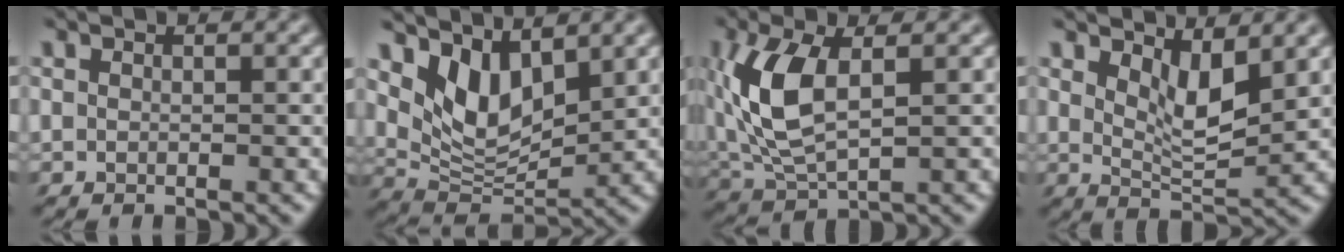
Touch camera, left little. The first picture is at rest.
{"total": 5.7, "force": [3.0, 2.3, 4.3], "torque": [-0.082, -0.013, 0.051]}
{"total": 6.2, "force": [0.5, 2.4, 5.7], "torque": [-0.132, 0.008, 0.003]}
{"total": 3.7, "force": [1.9, 1.2, 3.0], "torque": [-0.055, -0.012, 0.028]}